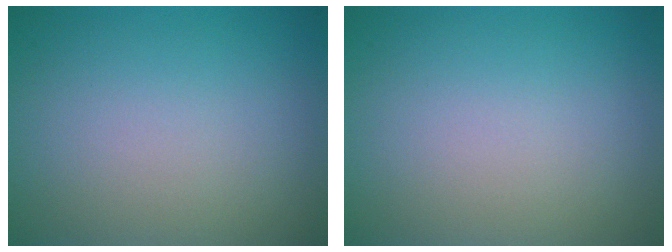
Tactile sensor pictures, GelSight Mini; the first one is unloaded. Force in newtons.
{"total": 0.0}